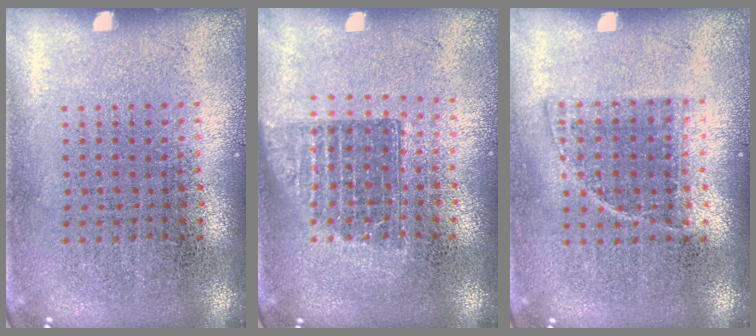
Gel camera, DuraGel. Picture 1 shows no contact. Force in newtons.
{"total": 1.3, "press": 1.1, "slide": 0.8}
{"total": 0.8, "press": 0.7, "slide": 0.4}